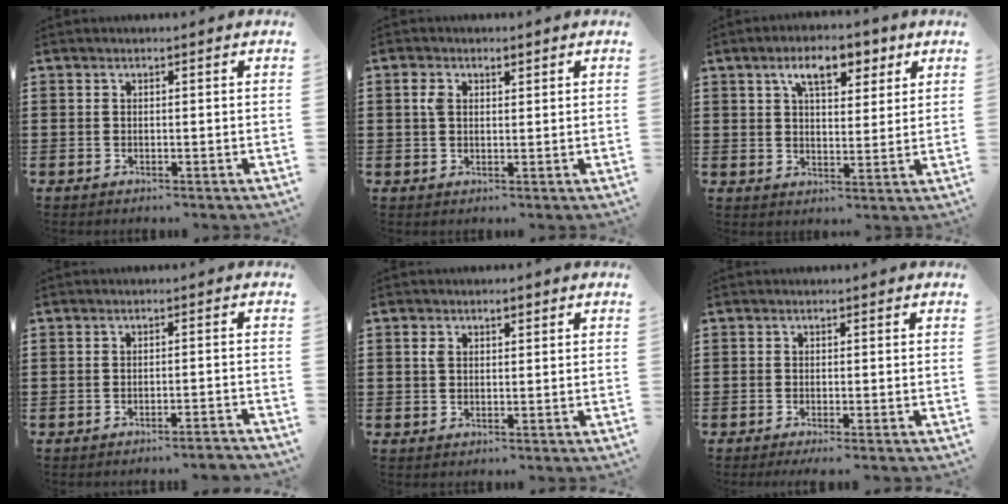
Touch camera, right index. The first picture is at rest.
{"total": 2.4, "force": [0.8, 1.4, 1.7], "torque": [-0.038, 0.007, 0.015]}
{"total": 7.3, "force": [4.5, 3.0, 5.0], "torque": [-0.080, 0.002, 0.073]}
{"total": 1.9, "force": [-1.7, -0.2, 0.8], "torque": [-0.014, -0.001, -0.034]}
{"total": 1.8, "force": [0.8, 1.1, 1.2], "torque": [-0.027, 0.005, 0.015]}
{"total": 0.7, "force": [-0.5, -0.1, 0.5], "torque": [-0.009, -0.005, -0.008]}